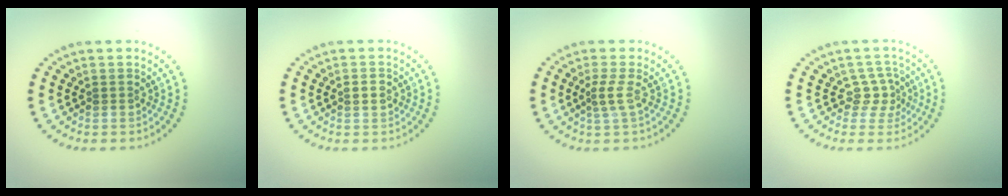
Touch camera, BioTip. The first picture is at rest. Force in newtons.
{"total": 1.1, "press": 1.1, "slide": 0.1}
{"total": 1.5, "press": 1.0, "slide": 1.0}
{"total": 2.2, "press": 1.6, "slide": 1.6}